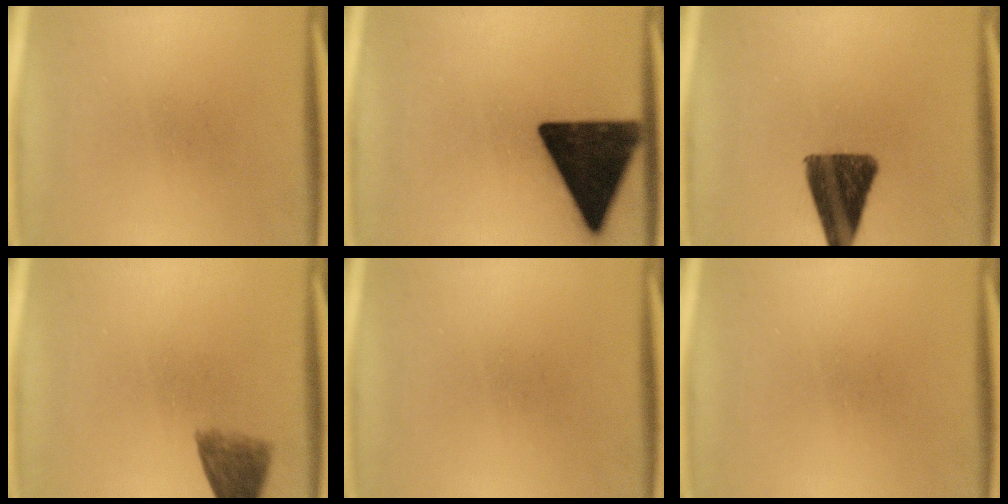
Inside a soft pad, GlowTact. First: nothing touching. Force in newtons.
{"total": 18.0}
{"total": 12.5}
{"total": 5.6}
{"total": 0.0}
{"total": 0.0}